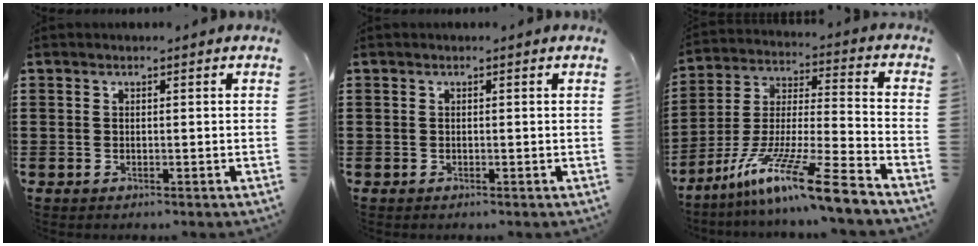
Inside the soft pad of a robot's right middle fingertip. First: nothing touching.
{"total": 0.0}
{"total": 14.0, "force": [-10.6, -0.5, 9.1], "torque": [-0.165, 0.005, -0.200]}